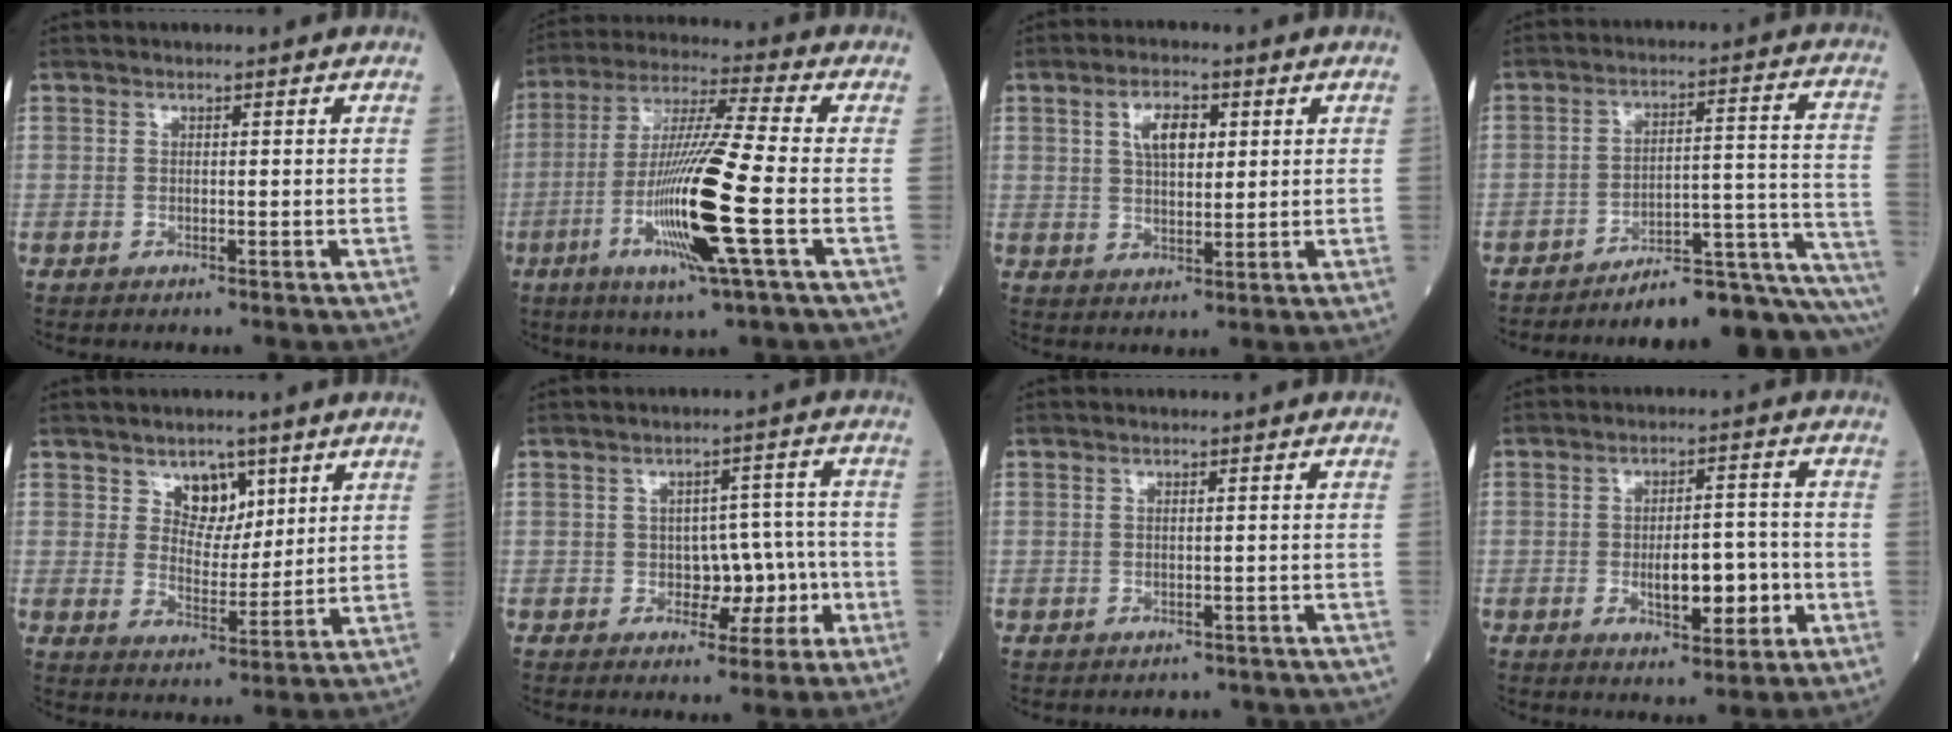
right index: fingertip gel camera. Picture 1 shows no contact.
{"total": 15.5, "force": [-4.4, -0.8, 14.8], "torque": [-0.301, -0.018, -0.089]}
{"total": 5.5, "force": [1.9, 2.4, 4.6], "torque": [-0.090, 0.009, 0.037]}
{"total": 18.8, "force": [-17.3, 0.4, 7.4], "torque": [-0.040, 0.038, -0.233]}
{"total": 5.4, "force": [3.2, 3.4, 2.8], "torque": [-0.041, -0.002, 0.056]}
{"total": 5.9, "force": [-2.1, 3.7, 4.1], "torque": [-0.049, 0.027, -0.024]}
{"total": 5.2, "force": [-4.7, 2.0, 0.6], "torque": [-0.004, 0.004, -0.047]}
{"total": 7.3, "force": [-2.1, 2.5, 6.5], "torque": [-0.107, 0.004, -0.028]}